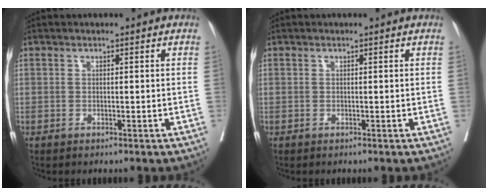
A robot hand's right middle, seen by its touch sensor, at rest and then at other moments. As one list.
[{"total": 0.0}]